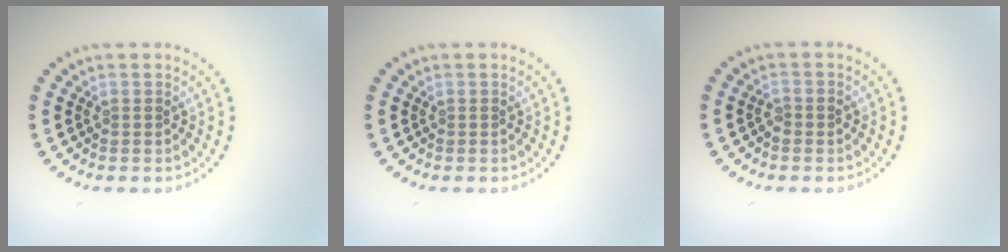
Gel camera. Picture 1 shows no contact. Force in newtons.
{"total": 0.0}
{"total": 0.9, "press": 0.8, "slide": 0.3}